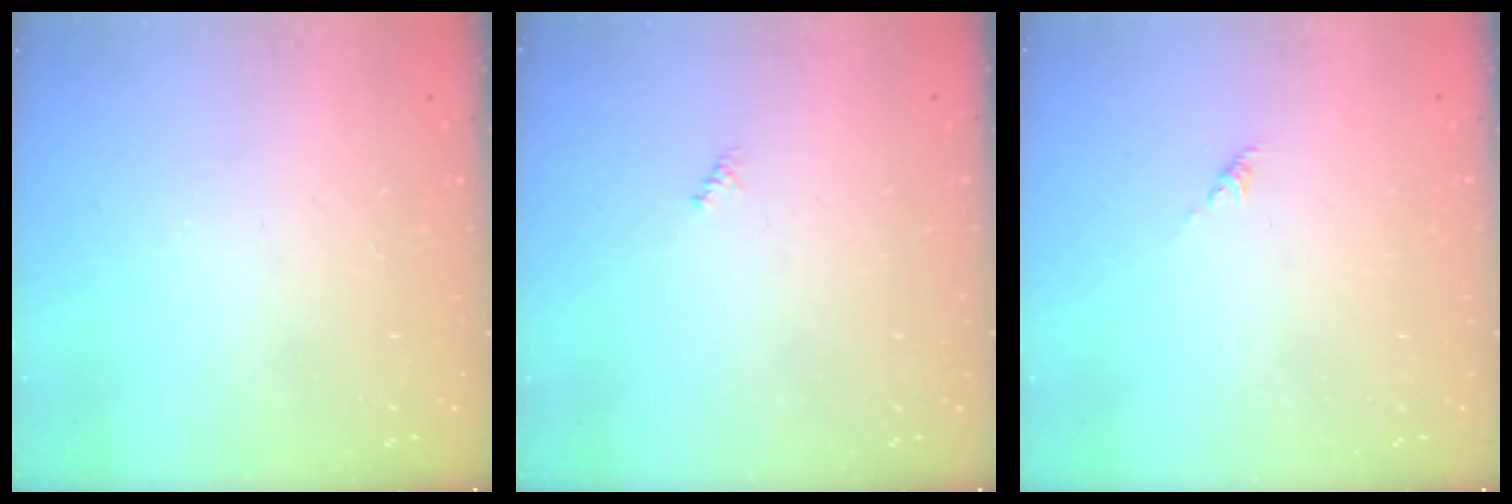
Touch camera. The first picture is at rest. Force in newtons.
{"total": 0.0}
{"total": 0.6, "press": 0.4, "slide": 0.4}